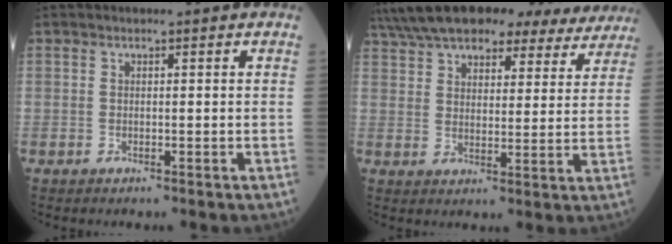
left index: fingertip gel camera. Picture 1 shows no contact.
{"total": 24.7, "force": [21.1, 8.0, 10.0], "torque": [-0.183, 0.040, 0.280]}